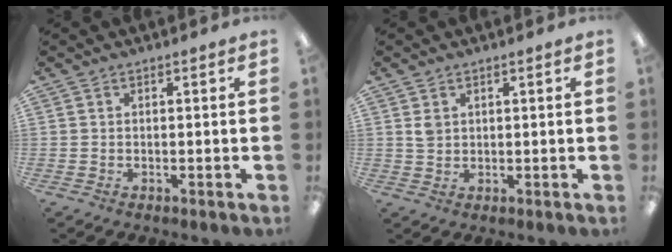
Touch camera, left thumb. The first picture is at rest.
{"total": 2.4, "force": [1.0, 1.9, 1.0], "torque": [-0.015, 0.001, 0.016]}